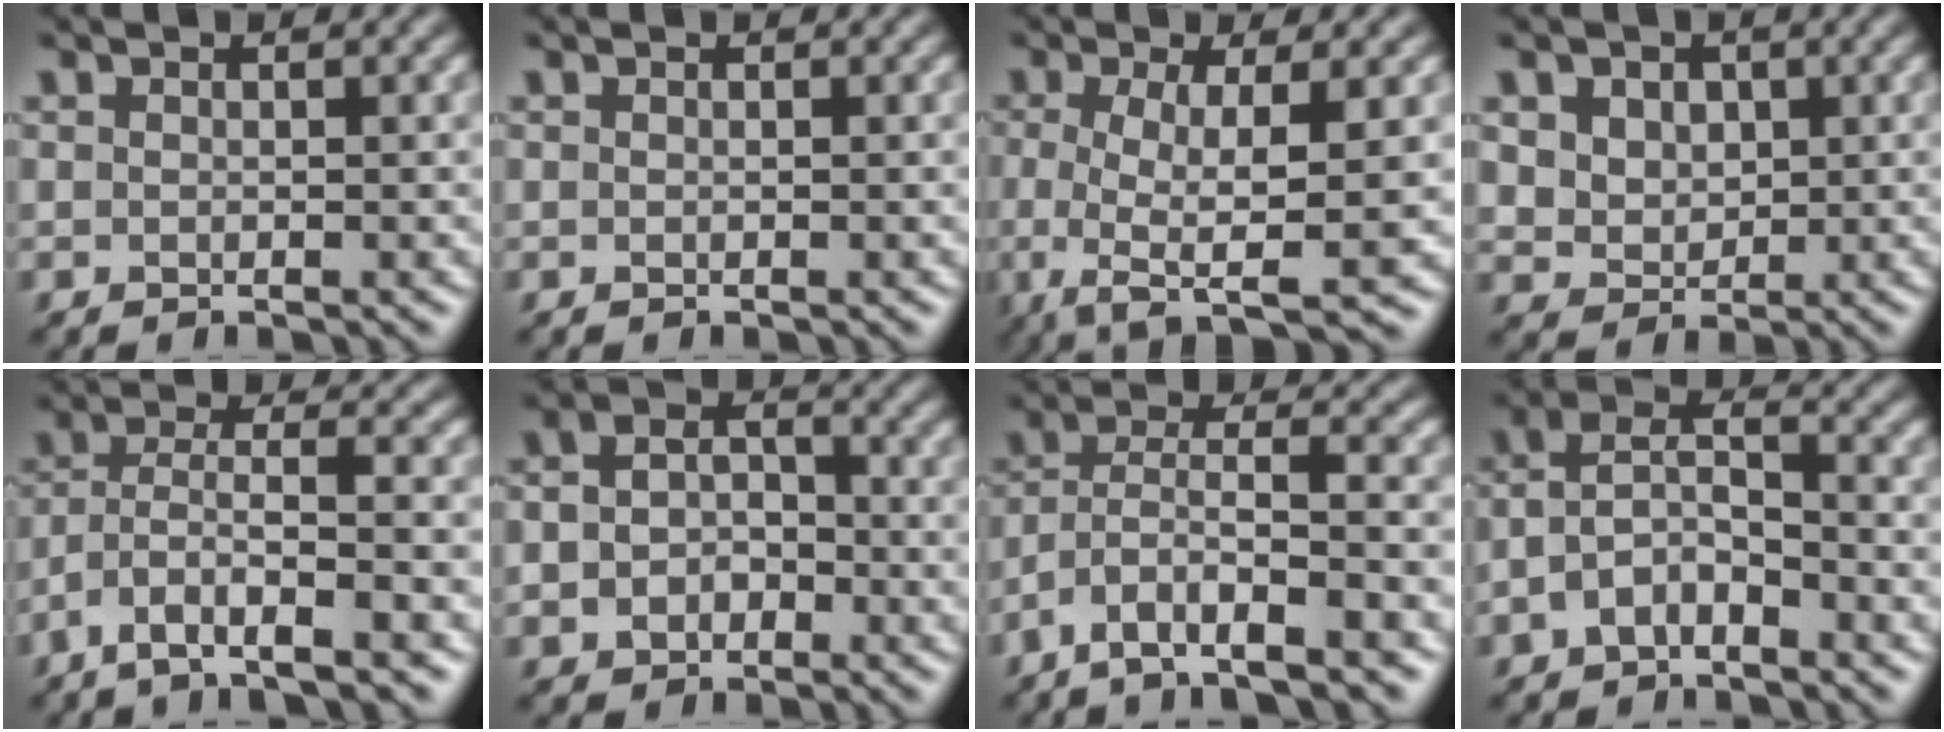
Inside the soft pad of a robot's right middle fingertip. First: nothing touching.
{"total": 0.0}
{"total": 6.9, "force": [-1.3, 2.0, 6.5], "torque": [-0.106, -0.012, -0.026]}
{"total": 5.0, "force": [2.3, 3.7, 2.3], "torque": [-0.056, 0.010, 0.039]}
{"total": 6.3, "force": [-3.5, 1.8, 4.9], "torque": [-0.096, 0.002, -0.069]}
{"total": 4.4, "force": [-1.1, 3.4, 2.6], "torque": [-0.050, -0.002, -0.023]}
{"total": 7.0, "force": [-4.1, 2.1, 5.3], "torque": [-0.100, 0.005, -0.082]}
{"total": 4.4, "force": [-1.8, 2.5, 3.1], "torque": [-0.064, 0.015, -0.041]}